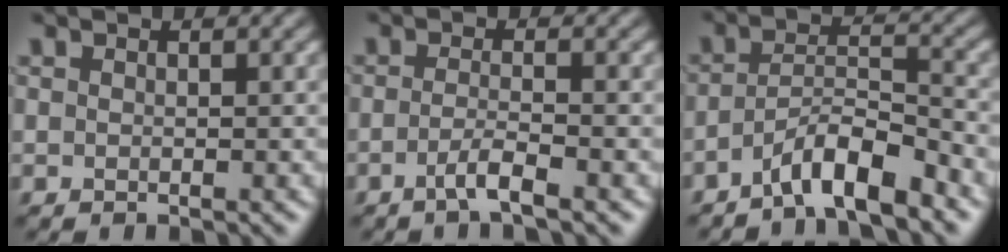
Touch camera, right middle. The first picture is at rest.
{"total": 2.3, "force": [-1.2, 0.4, 2.0], "torque": [-0.034, 0.004, -0.031]}
{"total": 5.2, "force": [-3.8, 0.9, 3.3], "torque": [-0.055, 0.008, -0.072]}